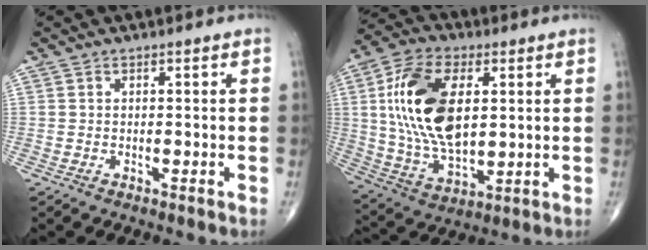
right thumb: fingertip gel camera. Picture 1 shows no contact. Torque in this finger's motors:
{"motor_torque": [0.99, 3.54, 1.94, 0.30, 0.23]}